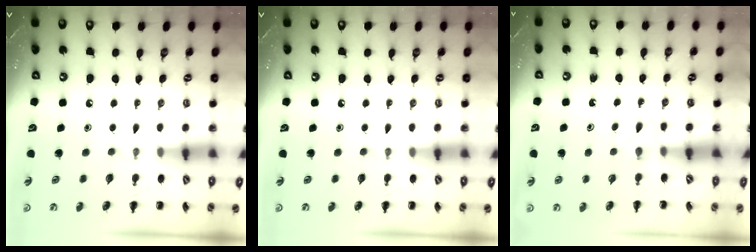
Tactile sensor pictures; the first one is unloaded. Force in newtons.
{"total": 0.0}
{"total": 3.4, "press": 3.2, "slide": 1.2}